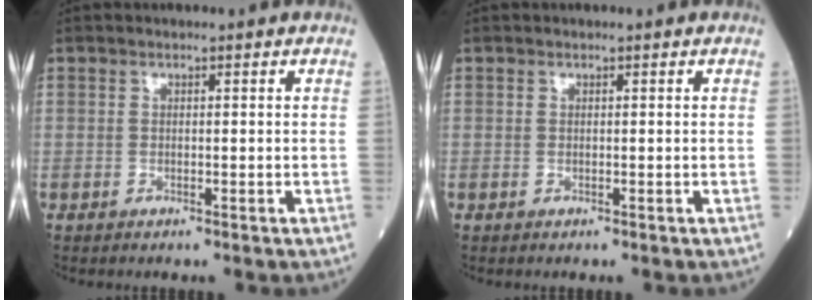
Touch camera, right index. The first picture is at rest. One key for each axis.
{"total": 0.0}